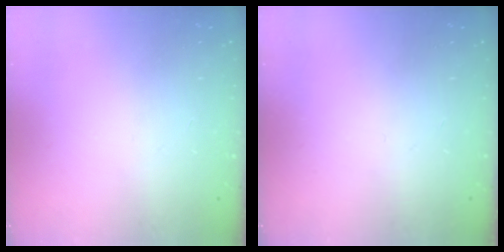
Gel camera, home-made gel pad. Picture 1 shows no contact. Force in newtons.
{"total": 0.0}